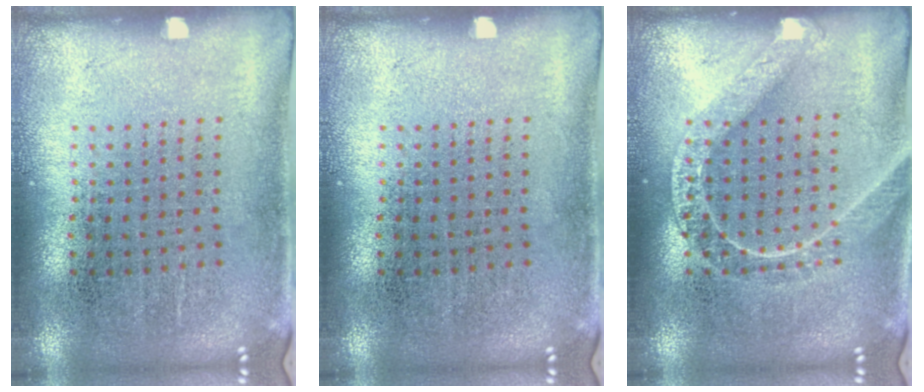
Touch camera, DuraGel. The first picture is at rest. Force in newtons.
{"total": 0.0}
{"total": 2.5, "press": 2.5, "slide": 0.4}